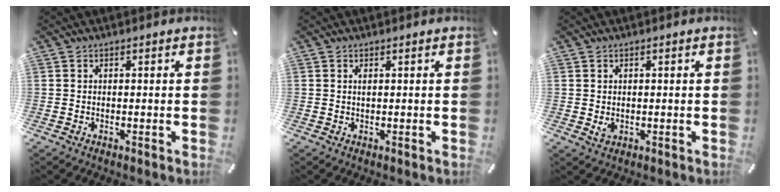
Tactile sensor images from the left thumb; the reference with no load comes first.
{"total": 0.8, "force": [0.2, 0.2, 0.8], "torque": [-0.016, 0.000, 0.003]}
{"total": 1.8, "force": [0.0, 1.5, 0.9], "torque": [-0.009, -0.002, -0.001]}